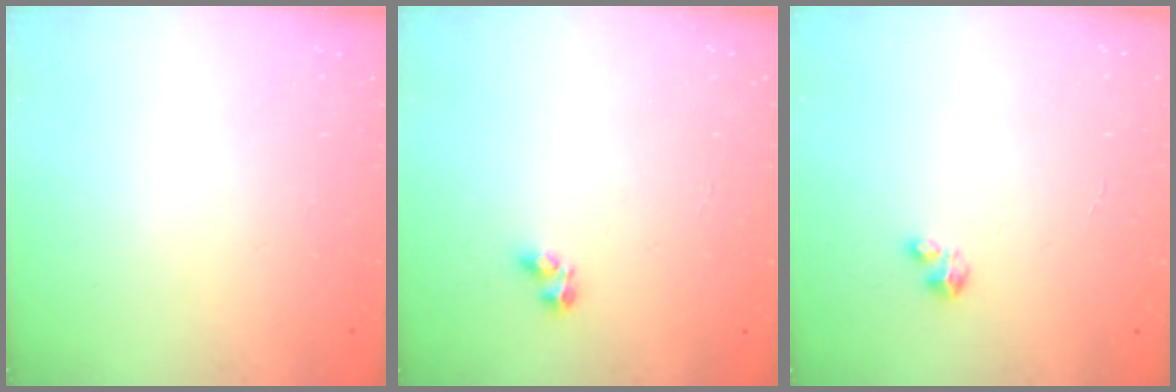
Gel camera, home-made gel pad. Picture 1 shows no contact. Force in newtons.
{"total": 3.5, "press": 3.3, "slide": 1.2}
{"total": 2.0, "press": 2.0, "slide": 0.2}